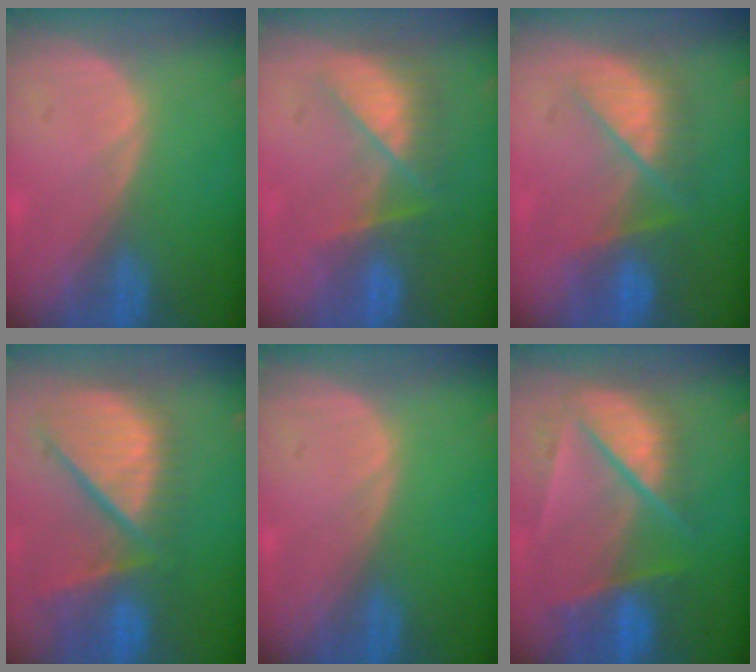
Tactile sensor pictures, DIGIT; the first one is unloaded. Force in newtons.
{"total": 8.1, "press": 7.1, "slide": 4.0}
{"total": 7.5, "press": 7.3, "slide": 1.9}
{"total": 12.3, "press": 10.6, "slide": 6.3}
{"total": 0.0}
{"total": 9.8, "press": 8.4, "slide": 4.9}